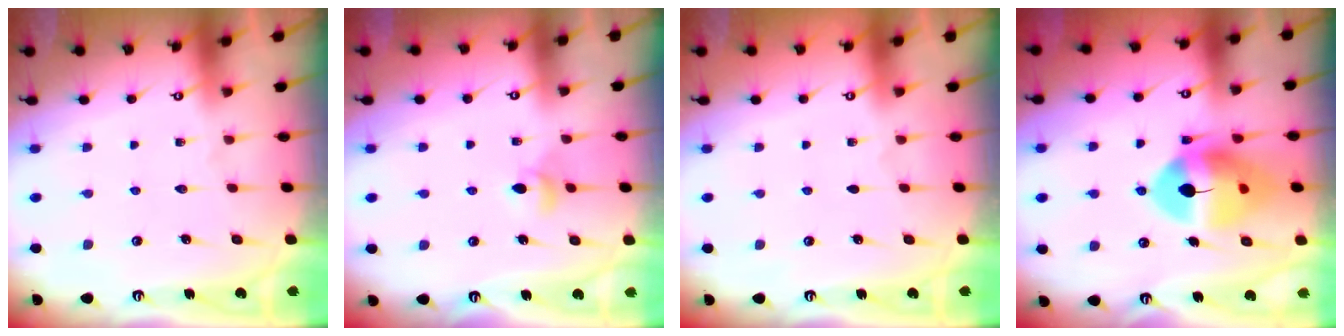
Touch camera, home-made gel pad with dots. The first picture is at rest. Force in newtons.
{"total": 4.1, "press": 4.0, "slide": 0.8}
{"total": 0.0}
{"total": 14.6, "press": 14.4, "slide": 1.8}